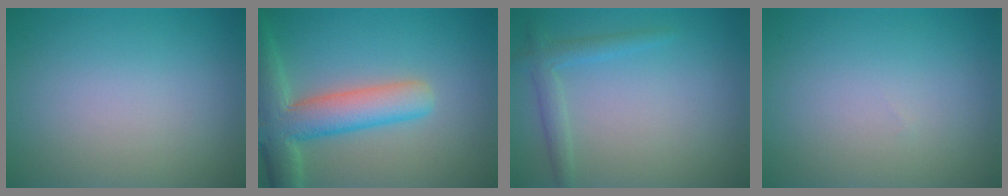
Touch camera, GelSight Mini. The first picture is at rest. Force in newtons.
{"total": 7.0, "press": 7.0, "slide": 0.5}
{"total": 1.2, "press": 1.2, "slide": 0.1}
{"total": 0.0}